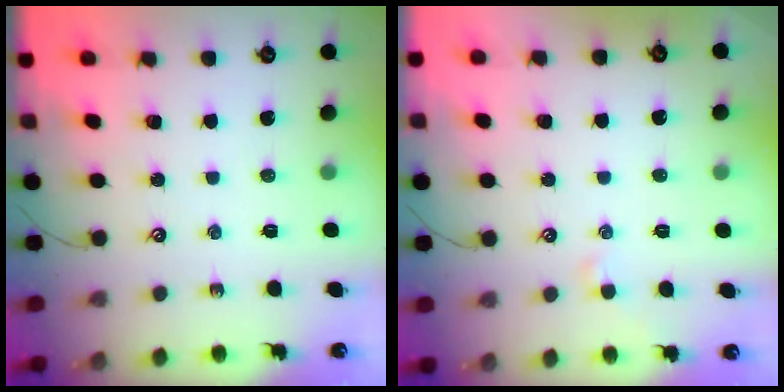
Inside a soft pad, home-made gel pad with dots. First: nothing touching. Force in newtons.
{"total": 0.6, "press": 0.3, "slide": 0.5}